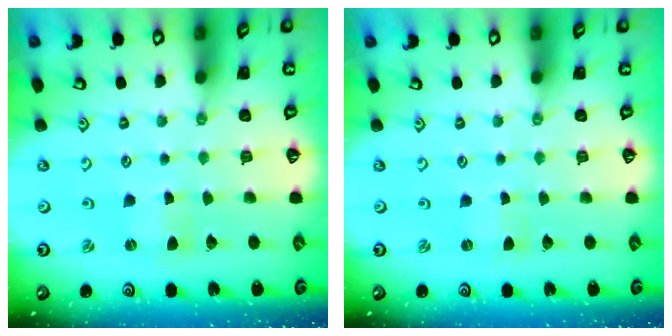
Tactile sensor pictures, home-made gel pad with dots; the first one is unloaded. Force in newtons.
{"total": 0.0}